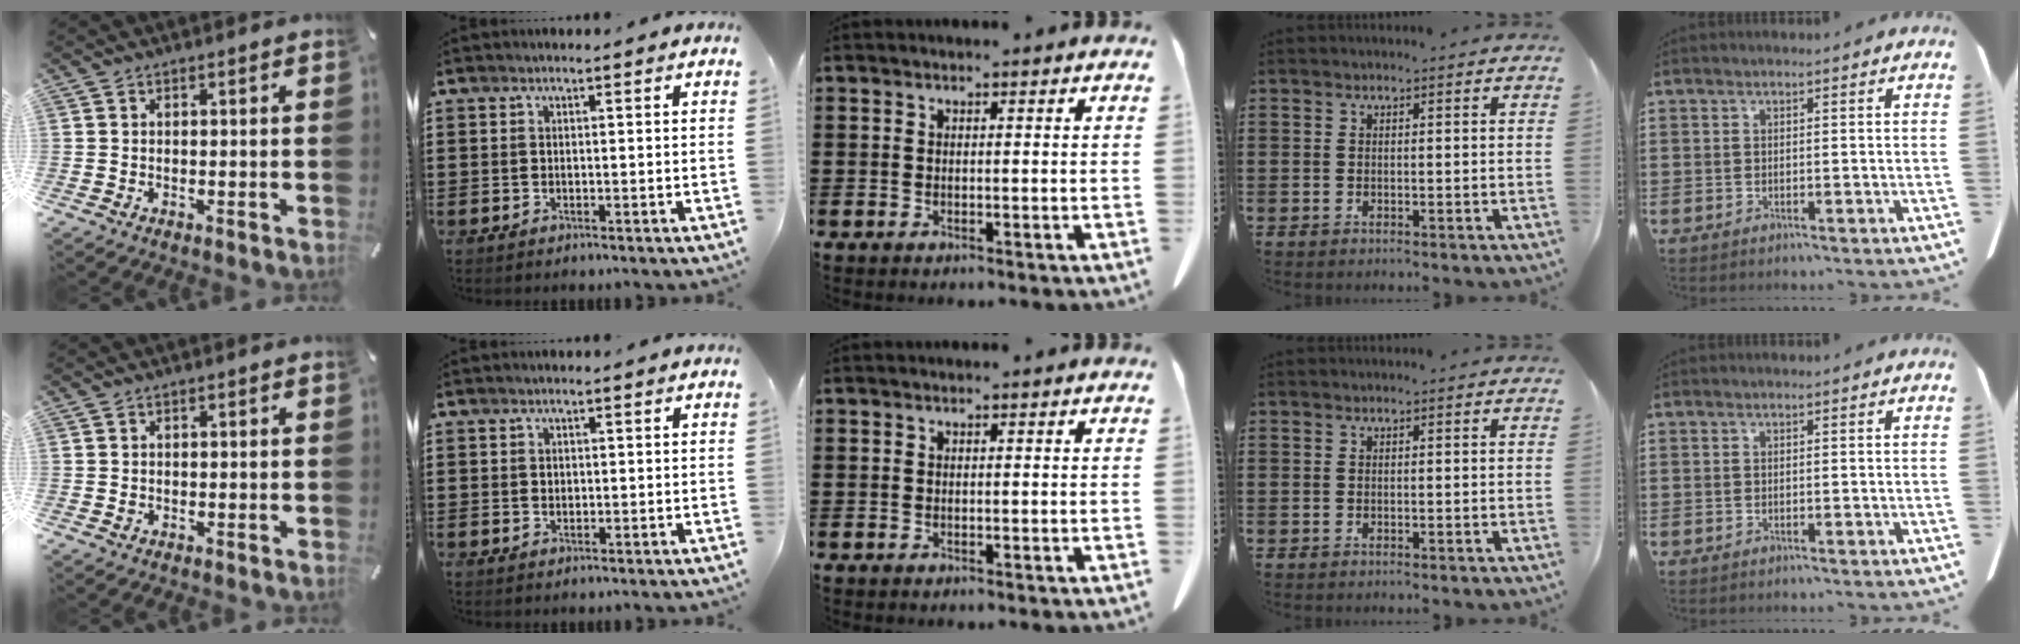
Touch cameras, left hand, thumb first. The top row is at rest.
{"thumb": {"total": 0.7, "force": [-0.2, 0.6, 0.3], "torque": [-0.005, 0.002, -0.004]}, "index": {"total": 0.7, "force": [0.4, 0.5, 0.3], "torque": [-0.008, 0.004, 0.007]}}